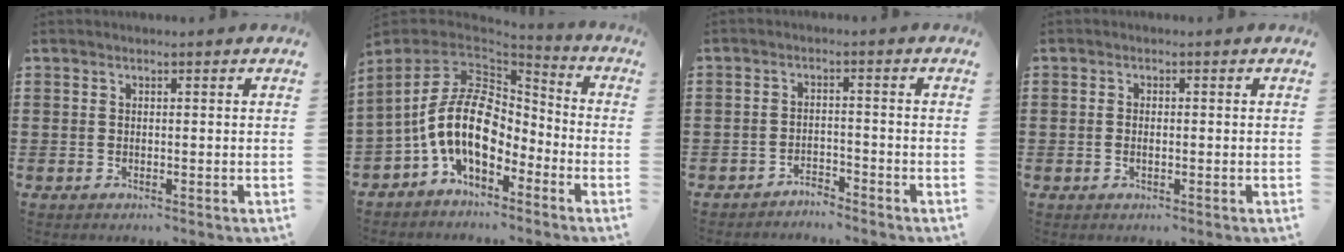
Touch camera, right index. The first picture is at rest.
{"total": 13.9, "force": [-2.8, 8.4, 10.8], "torque": [-0.254, 0.010, -0.063]}
{"total": 2.7, "force": [-2.7, 0.1, -0.1], "torque": [-0.008, -0.001, -0.058]}
{"total": 1.2, "force": [-0.3, 0.4, 1.1], "torque": [-0.021, 0.000, -0.004]}